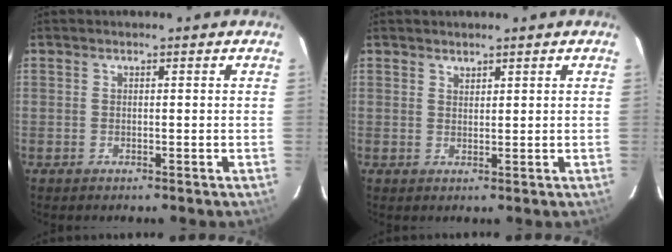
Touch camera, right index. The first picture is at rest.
{"total": 1.2, "force": [1.1, 0.5, 0.2], "torque": [-0.003, 0.001, 0.020]}